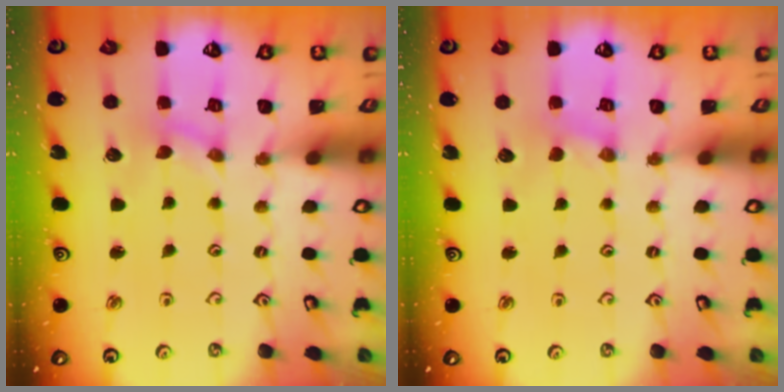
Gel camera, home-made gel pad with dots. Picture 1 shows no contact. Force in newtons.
{"total": 0.6, "press": 0.6, "slide": 0.1}